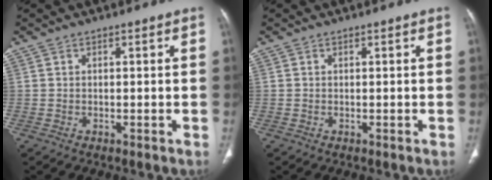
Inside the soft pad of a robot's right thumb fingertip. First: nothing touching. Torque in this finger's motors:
{"motor_torque": [0.11, 0.06, -0.08, 0.07, 0.00]}